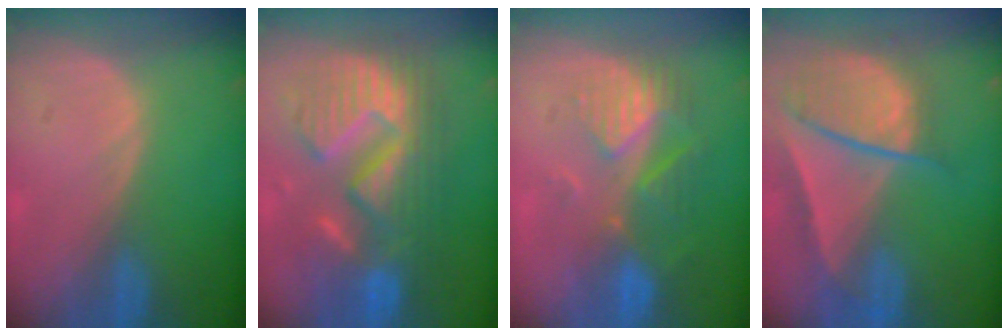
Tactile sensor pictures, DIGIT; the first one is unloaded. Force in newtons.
{"total": 13.1, "press": 13.0, "slide": 1.4}
{"total": 8.9, "press": 7.7, "slide": 4.3}
{"total": 9.5, "press": 8.2, "slide": 4.8}